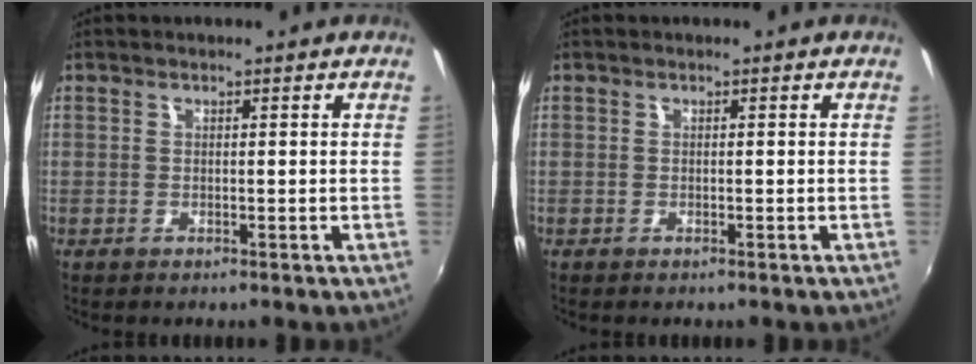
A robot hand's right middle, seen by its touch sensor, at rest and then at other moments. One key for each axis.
{"total": 0.0}